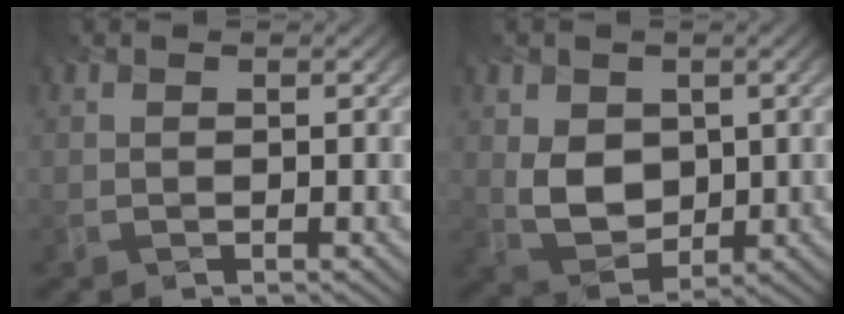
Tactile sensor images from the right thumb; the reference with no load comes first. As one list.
[{"total": 4.2, "force": [-0.3, 3.2, 2.7], "torque": [-0.097, -0.018, 0.022]}]